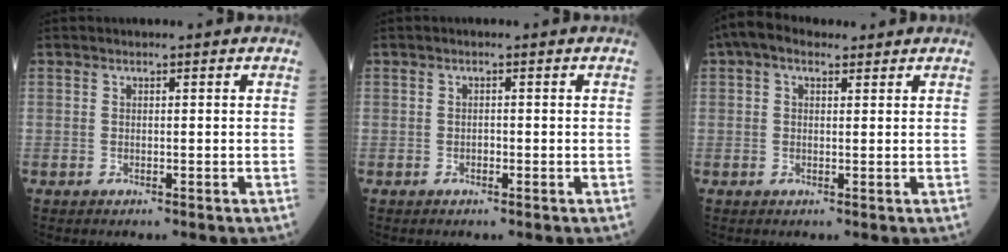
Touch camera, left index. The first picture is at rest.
{"total": 0.6, "force": [-0.2, 0.3, 0.4], "torque": [-0.006, 0.002, -0.006]}
{"total": 3.9, "force": [2.3, 2.1, 2.3], "torque": [-0.055, 0.035, 0.042]}